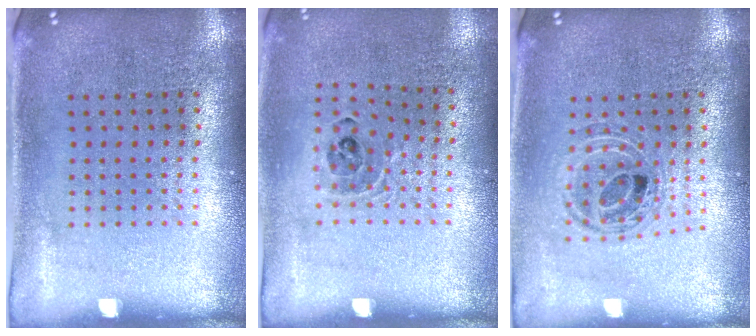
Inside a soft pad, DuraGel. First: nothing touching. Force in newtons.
{"total": 0.8, "press": 0.8, "slide": 0.2}
{"total": 0.5, "press": 0.5, "slide": 0.2}